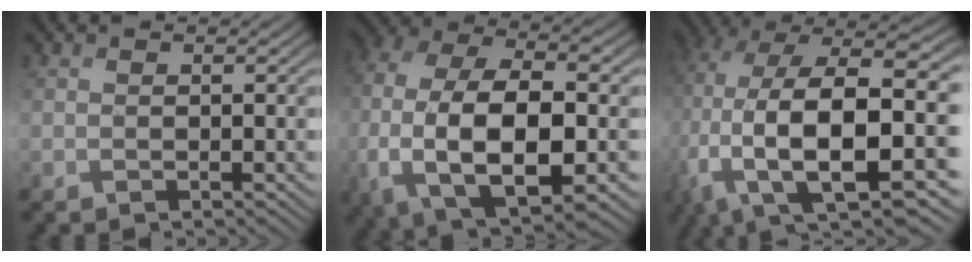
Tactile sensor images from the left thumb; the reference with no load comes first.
{"total": 15.3, "force": [-4.0, 8.0, 12.4], "torque": [-0.275, -0.027, -0.068]}
{"total": 19.2, "force": [-0.9, 10.5, 16.0], "torque": [-0.322, -0.031, -0.009]}